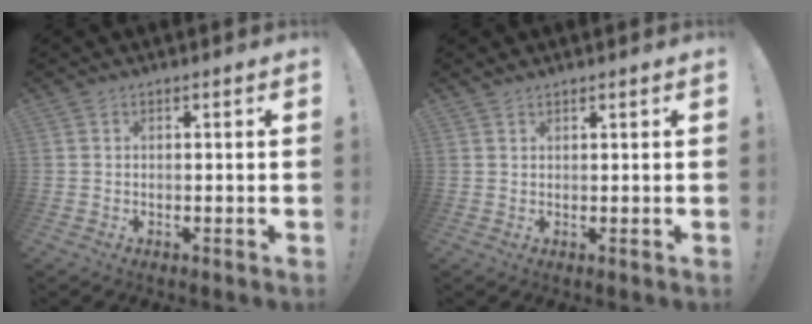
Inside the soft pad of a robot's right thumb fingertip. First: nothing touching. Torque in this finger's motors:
{"motor_torque": [-0.17, 0.39, 0.77, 0.75, 0.05]}